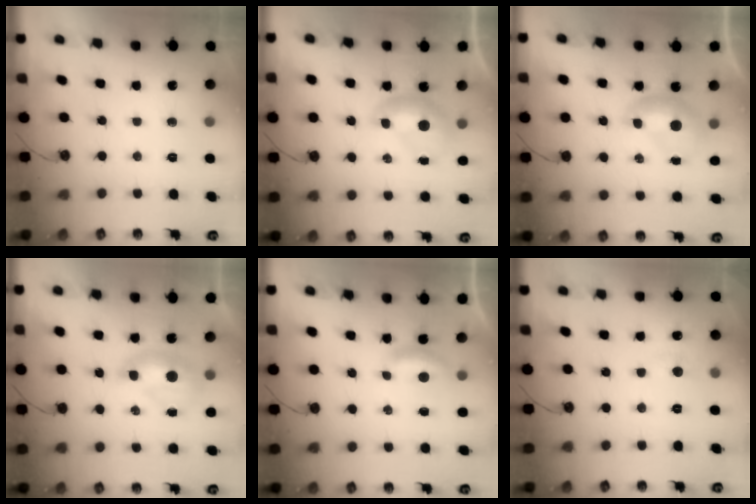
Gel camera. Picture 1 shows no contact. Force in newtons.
{"total": 0.0}
{"total": 0.0}
{"total": 1.7, "press": 1.7, "slide": 0.5}
{"total": 1.5, "press": 1.4, "slide": 0.4}
{"total": 1.1, "press": 0.8, "slide": 0.7}